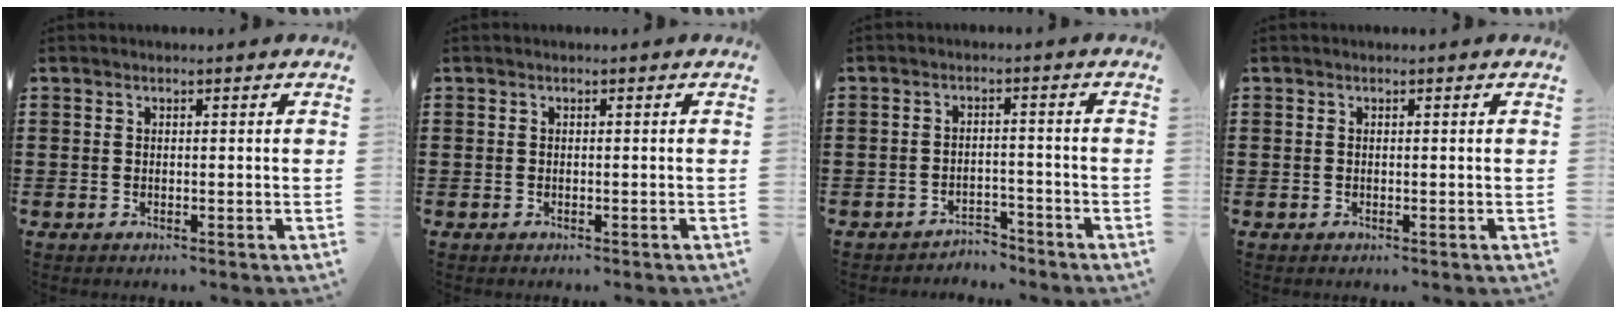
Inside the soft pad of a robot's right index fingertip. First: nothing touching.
{"total": 0.0}
{"total": 3.0, "force": [-3.0, 0.4, 0.2], "torque": [-0.011, 0.000, -0.062]}
{"total": 0.0}